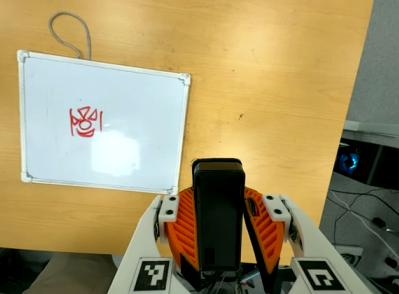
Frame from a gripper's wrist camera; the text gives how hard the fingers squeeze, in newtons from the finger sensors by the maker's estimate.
{"total": 6.4, "left": 5.2, "right": 7.5}